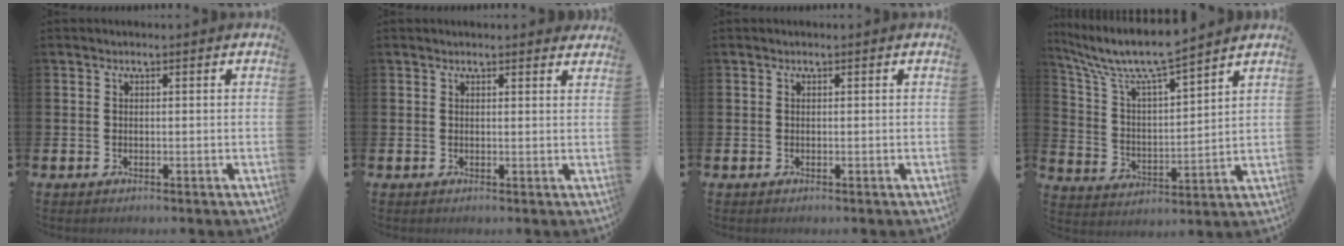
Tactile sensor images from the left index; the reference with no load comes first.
{"total": 1.1, "force": [1.0, 0.1, 0.1], "torque": [-0.002, 0.000, 0.019]}
{"total": 0.0}
{"total": 9.5, "force": [8.5, 1.2, 3.9], "torque": [-0.115, -0.051, 0.145]}